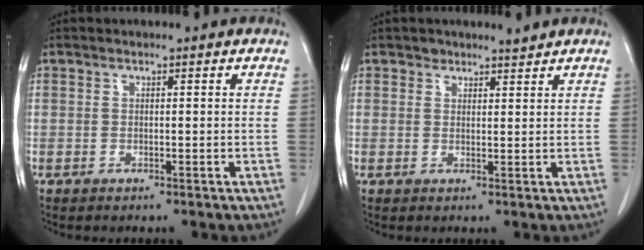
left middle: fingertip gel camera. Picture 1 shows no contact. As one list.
[{"total": 1.4, "force": [1.4, 0.3, -0.2], "torque": [0.002, -0.008, 0.020]}]